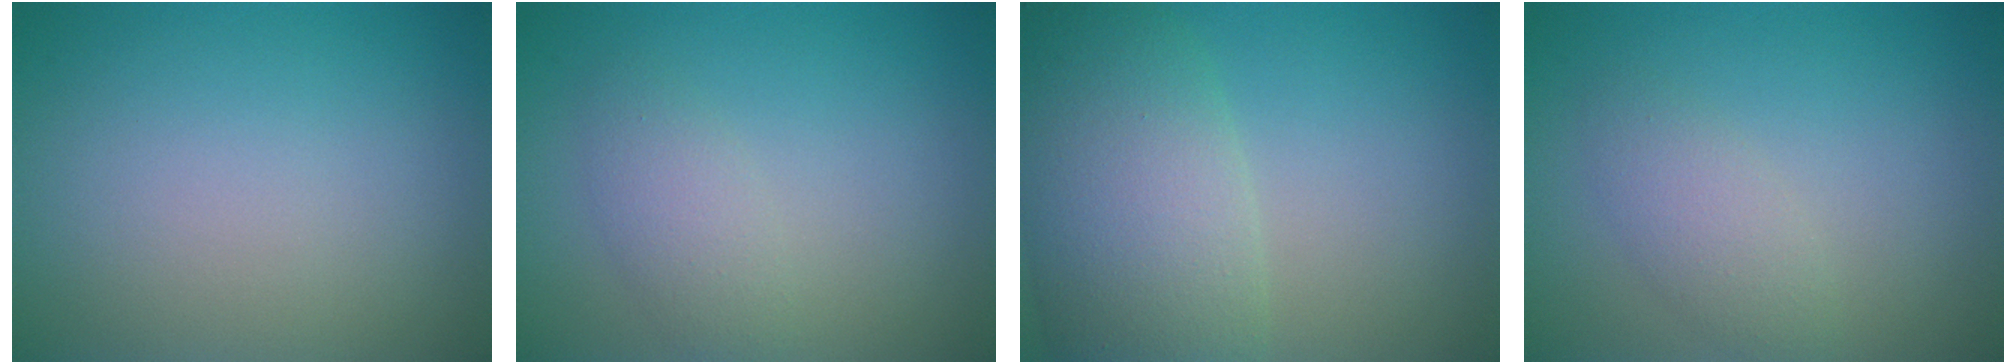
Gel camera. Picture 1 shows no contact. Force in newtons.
{"total": 2.2, "press": 2.2, "slide": 0.1}
{"total": 8.3, "press": 8.3, "slide": 0.5}
{"total": 2.1, "press": 2.1, "slide": 0.0}